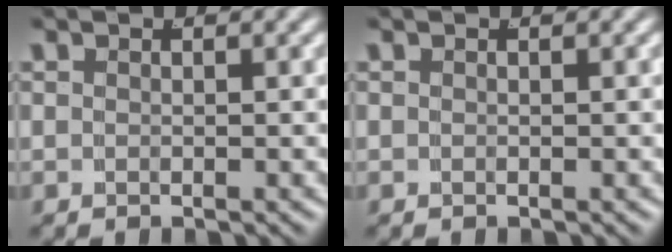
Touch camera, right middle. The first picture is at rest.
{"total": 0.0}